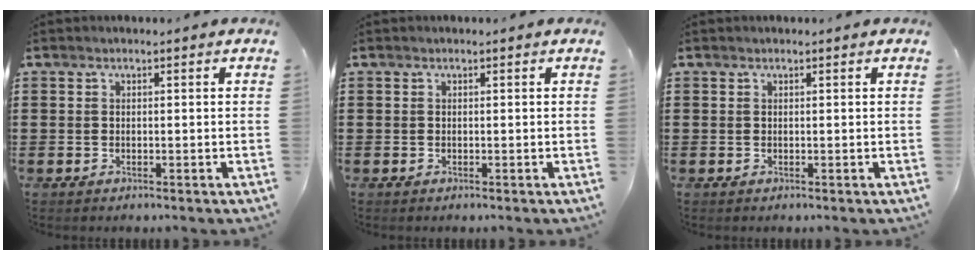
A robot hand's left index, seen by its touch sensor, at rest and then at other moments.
{"total": 0.0}
{"total": 0.0}